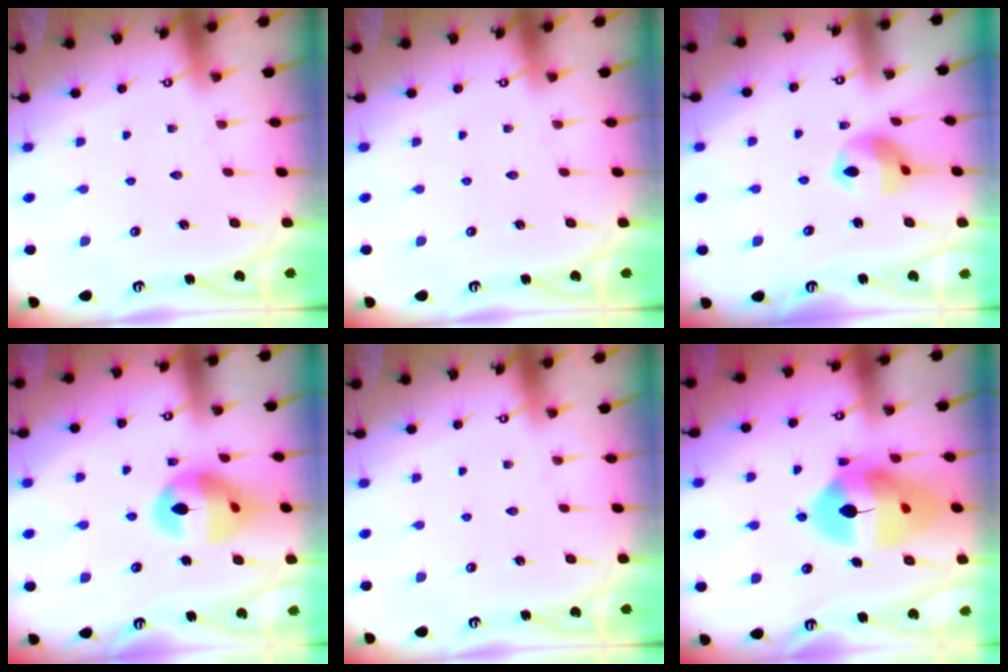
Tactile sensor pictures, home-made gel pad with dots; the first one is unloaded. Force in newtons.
{"total": 0.0}
{"total": 10.5, "press": 10.4, "slide": 1.5}
{"total": 15.0, "press": 14.9, "slide": 1.7}
{"total": 0.0}
{"total": 17.0, "press": 16.9, "slide": 2.0}